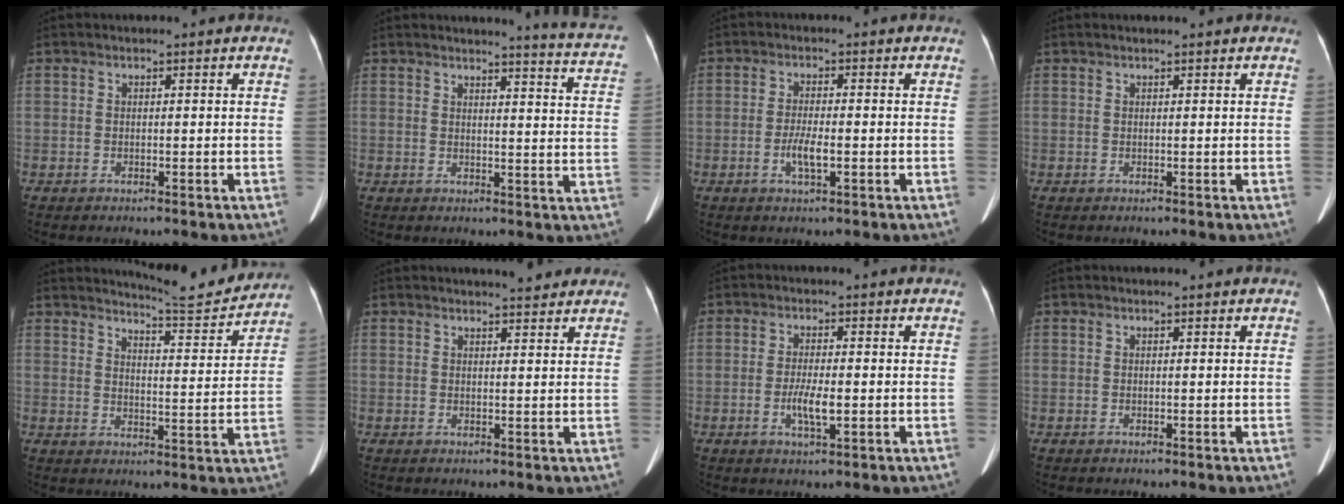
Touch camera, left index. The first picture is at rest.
{"total": 10.4, "force": [10.0, -0.9, 2.9], "torque": [-0.028, -0.073, 0.088]}
{"total": 3.3, "force": [-1.0, 0.6, 3.1], "torque": [-0.065, -0.002, -0.018]}
{"total": 1.9, "force": [1.7, 0.0, 0.8], "torque": [-0.011, 0.018, 0.023]}
{"total": 10.2, "force": [10.0, -0.2, 1.7], "torque": [-0.032, -0.022, 0.135]}
{"total": 4.2, "force": [3.9, 0.6, 1.4], "torque": [-0.020, 0.003, 0.045]}
{"total": 3.8, "force": [-0.9, 0.7, 3.6], "torque": [-0.073, -0.004, -0.014]}
{"total": 0.0}